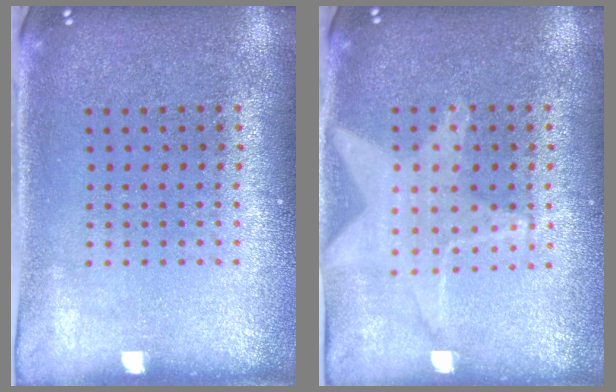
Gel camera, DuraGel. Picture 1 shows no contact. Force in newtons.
{"total": 1.1, "press": 1.1, "slide": 0.1}